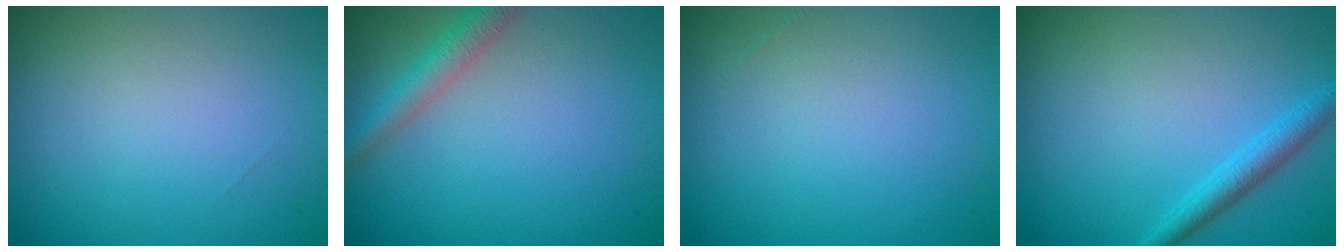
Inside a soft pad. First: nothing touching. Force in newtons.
{"total": 2.7, "press": 2.7, "slide": 0.1}
{"total": 0.0}
{"total": 2.2, "press": 2.2, "slide": 0.2}